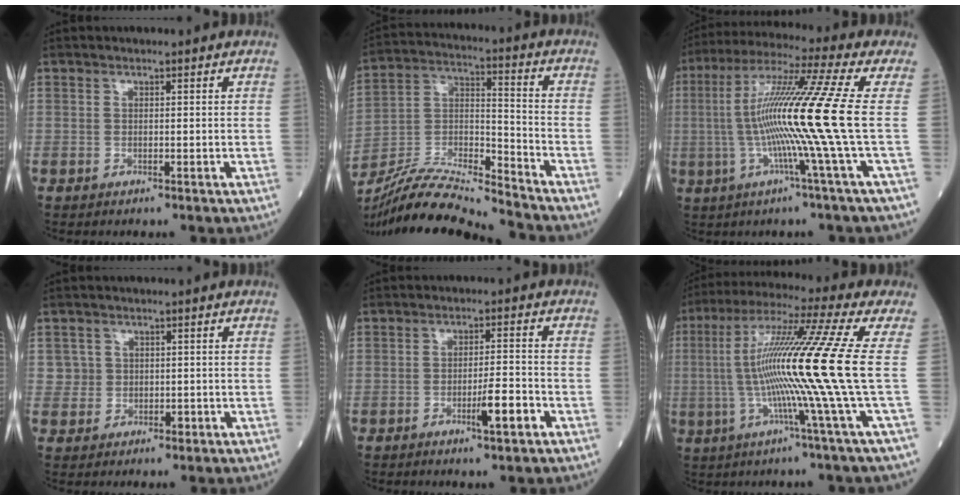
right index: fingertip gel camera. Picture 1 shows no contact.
{"total": 15.3, "force": [-14.7, -0.8, 4.3], "torque": [-0.078, 0.017, -0.278]}
{"total": 16.6, "force": [-1.1, -3.3, 16.3], "torque": [-0.293, -0.001, -0.036]}
{"total": 2.5, "force": [0.7, 2.4, 0.0], "torque": [0.010, 0.000, 0.012]}
{"total": 5.0, "force": [-2.2, 0.1, 4.5], "torque": [-0.072, -0.003, -0.035]}
{"total": 18.9, "force": [-1.0, -3.5, 18.5], "torque": [-0.327, -0.005, -0.037]}